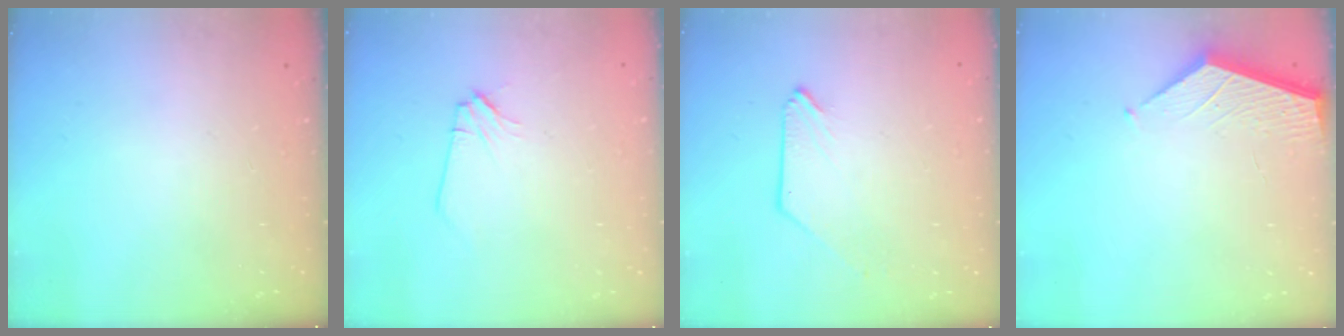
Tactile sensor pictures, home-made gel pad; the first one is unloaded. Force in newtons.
{"total": 1.6, "press": 1.6, "slide": 0.2}
{"total": 0.0}
{"total": 2.4, "press": 2.4, "slide": 0.2}